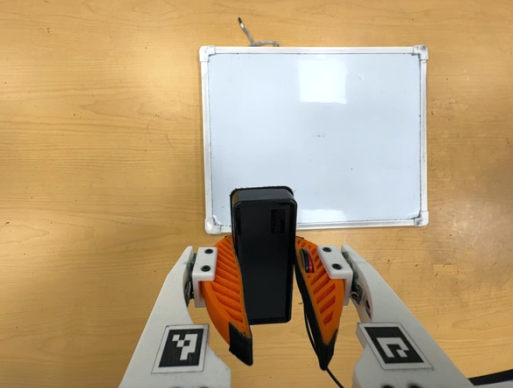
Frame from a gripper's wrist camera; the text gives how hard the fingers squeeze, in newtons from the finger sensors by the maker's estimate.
{"total": 8.4, "left": 7.5, "right": 9.2}